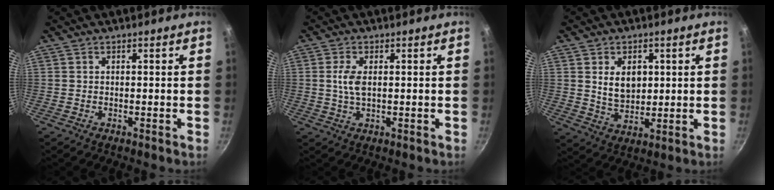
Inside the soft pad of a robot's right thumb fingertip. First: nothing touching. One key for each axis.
{"total": 4.0, "fx": 0.6, "fy": 1.9, "fz": 3.5, "tx": -0.073, "ty": 0.001, "tz": 0.012}
{"total": 7.4, "fx": 1.8, "fy": 5.2, "fz": 5.0, "tx": -0.063, "ty": -0.018, "tz": 0.039}